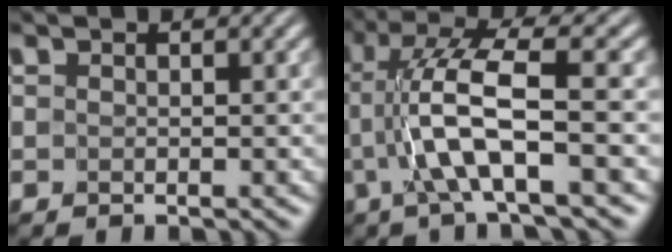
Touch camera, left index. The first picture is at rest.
{"total": 6.7, "force": [-0.9, 1.0, 6.6], "torque": [-0.130, 0.016, -0.020]}